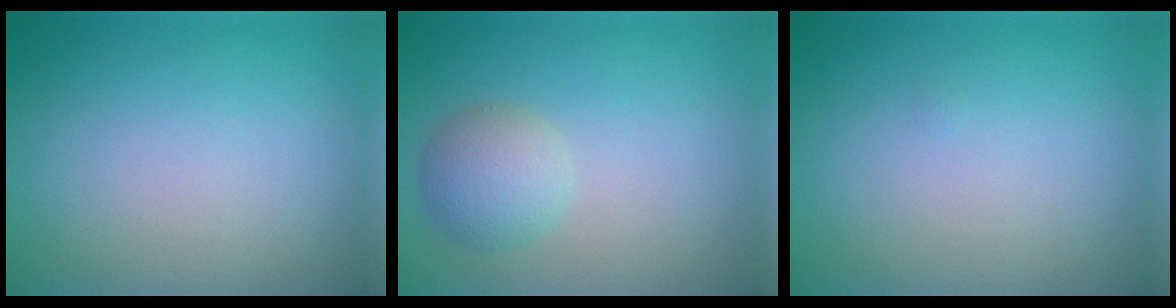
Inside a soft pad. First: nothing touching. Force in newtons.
{"total": 3.0, "press": 3.0, "slide": 0.1}
{"total": 0.0}